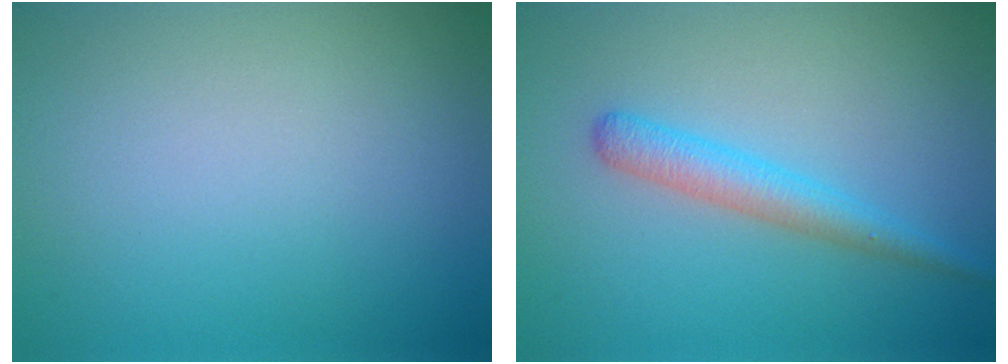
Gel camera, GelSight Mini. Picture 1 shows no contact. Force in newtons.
{"total": 2.8, "press": 2.8, "slide": 0.0}